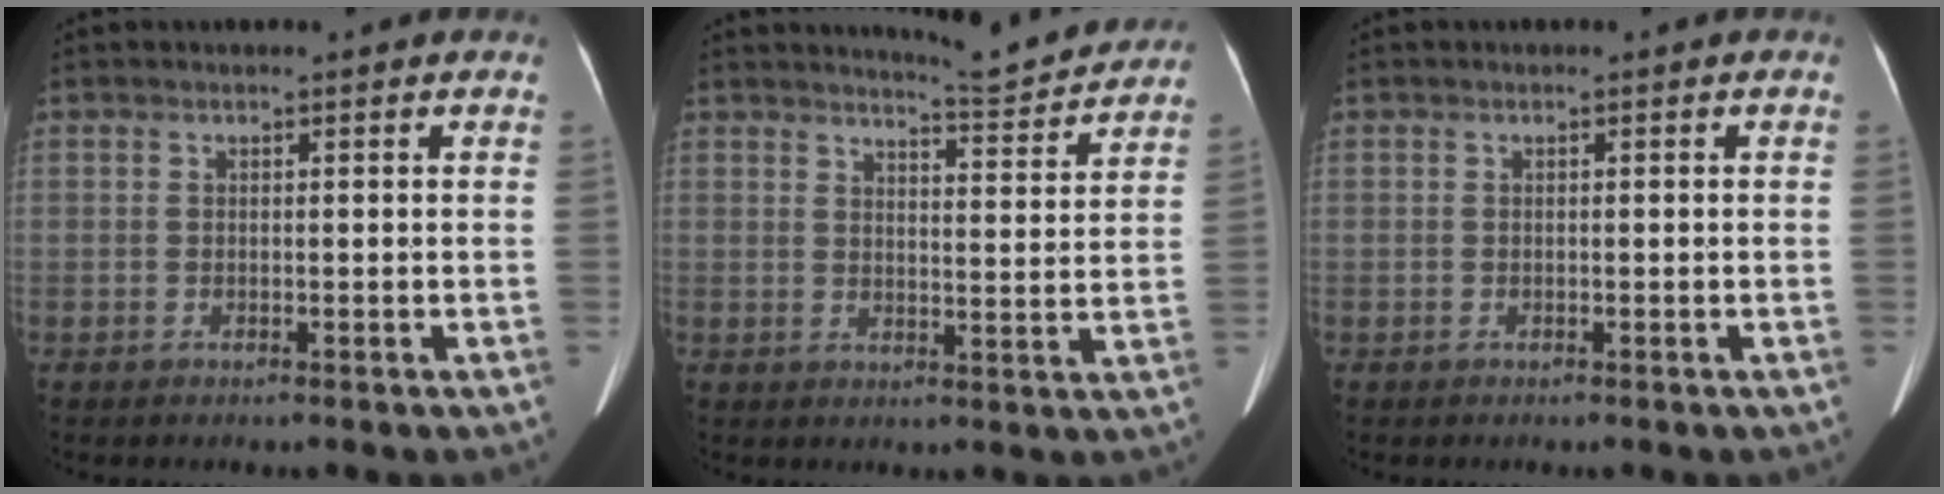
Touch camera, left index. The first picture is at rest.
{"total": 8.6, "force": [8.5, 0.0, 1.3], "torque": [-0.025, -0.015, 0.105]}
{"total": 0.0}